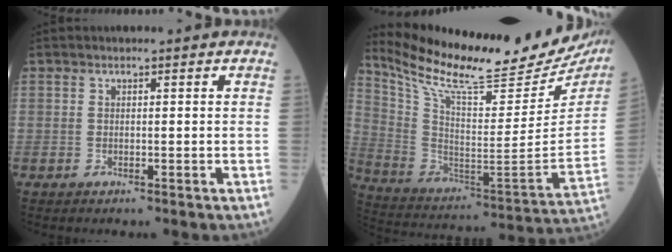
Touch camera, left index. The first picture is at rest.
{"total": 28.7, "force": [25.5, 3.8, 12.7], "torque": [-0.235, -0.087, 0.366]}